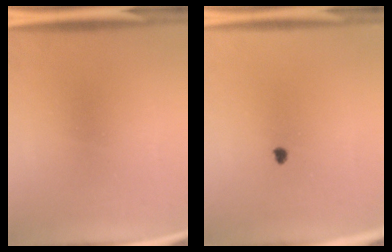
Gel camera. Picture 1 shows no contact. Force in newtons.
{"total": 1.0}